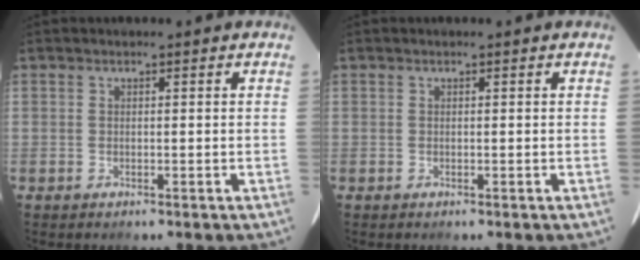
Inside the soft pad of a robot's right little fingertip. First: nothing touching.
{"total": 0.0}